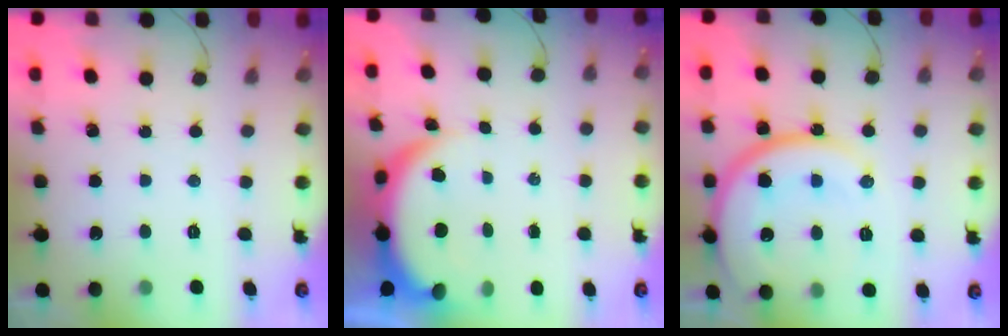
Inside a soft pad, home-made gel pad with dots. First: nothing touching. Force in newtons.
{"total": 6.4, "press": 6.3, "slide": 0.8}
{"total": 18.3, "press": 18.2, "slide": 1.6}